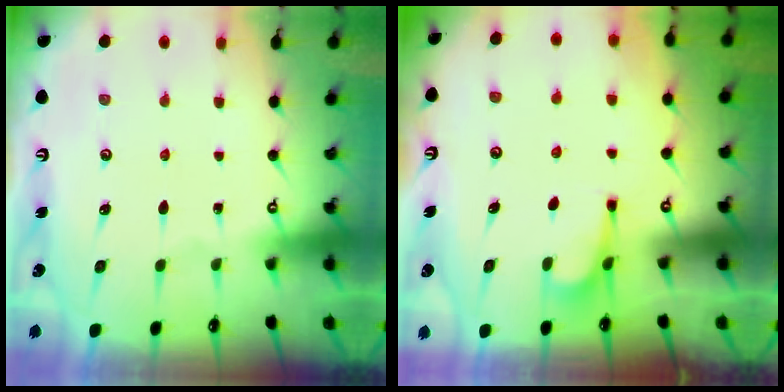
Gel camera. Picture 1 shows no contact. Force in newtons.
{"total": 3.8, "press": 3.8, "slide": 0.3}